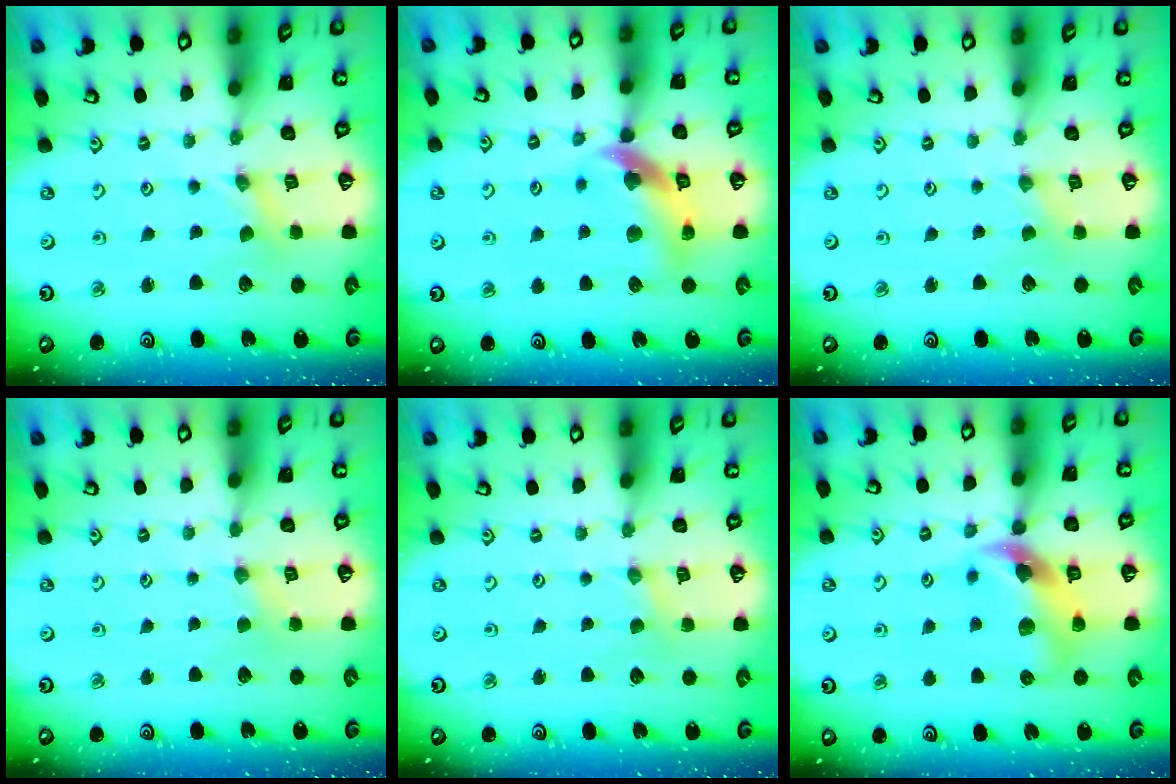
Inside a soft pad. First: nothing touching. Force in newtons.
{"total": 11.9, "press": 11.8, "slide": 1.7}
{"total": 0.0}
{"total": 1.8, "press": 1.8, "slide": 0.3}
{"total": 0.0}
{"total": 11.2, "press": 11.1, "slide": 1.7}